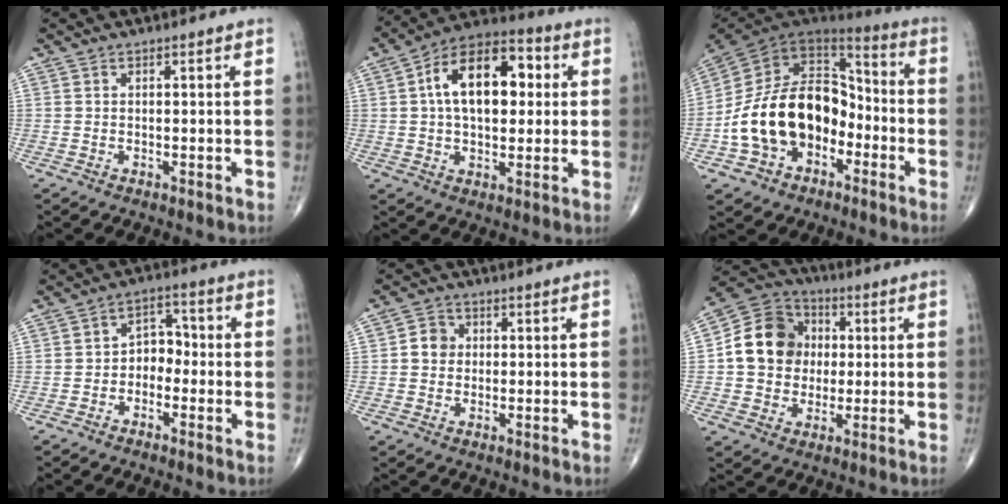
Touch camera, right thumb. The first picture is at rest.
{"total": 16.7, "force": [2.9, 9.6, 13.3], "torque": [-0.194, 0.024, 0.040]}
{"total": 21.2, "force": [-5.8, 15.0, 13.9], "torque": [-0.220, 0.069, -0.100]}
{"total": 5.1, "force": [-1.5, 3.9, 3.0], "torque": [-0.023, 0.031, -0.041]}
{"total": 3.7, "force": [0.2, 3.4, 1.5], "torque": [-0.008, 0.006, -0.003]}
{"total": 13.4, "force": [1.0, 11.7, 6.6], "torque": [-0.089, 0.019, 0.010]}